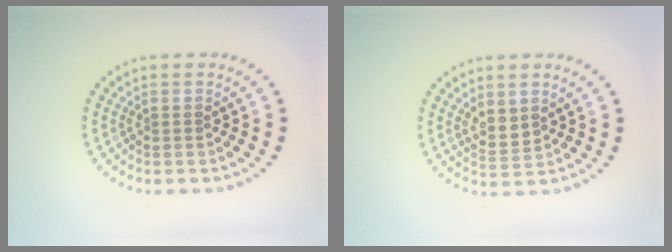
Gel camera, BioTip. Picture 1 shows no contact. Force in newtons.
{"total": 2.1, "press": 1.6, "slide": 1.3}